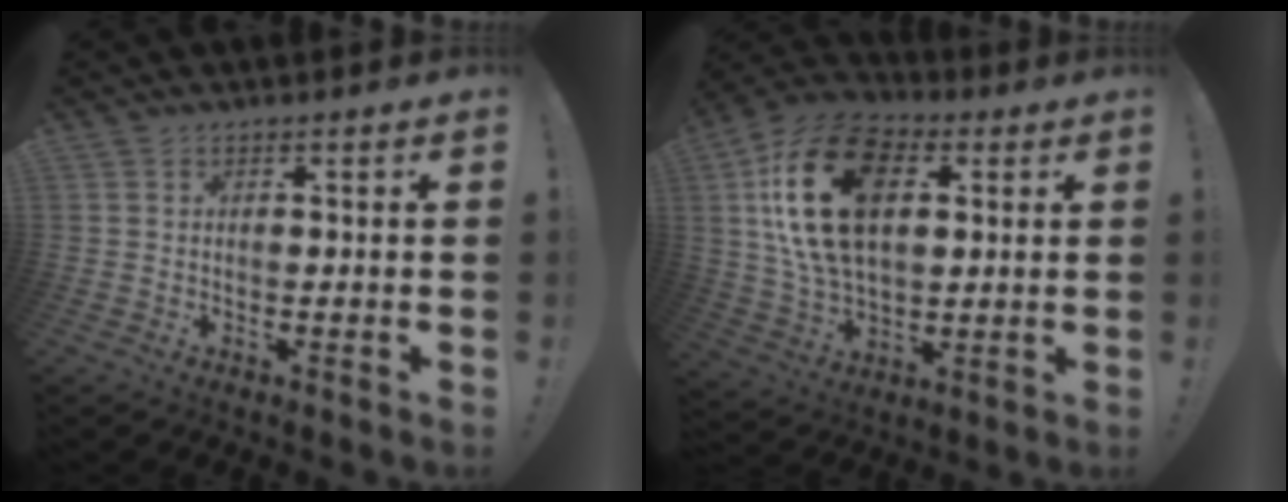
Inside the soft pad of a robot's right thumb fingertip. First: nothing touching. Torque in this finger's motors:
{"motor_torque": [1.46, 3.55, 1.79, 0.51, 0.21]}